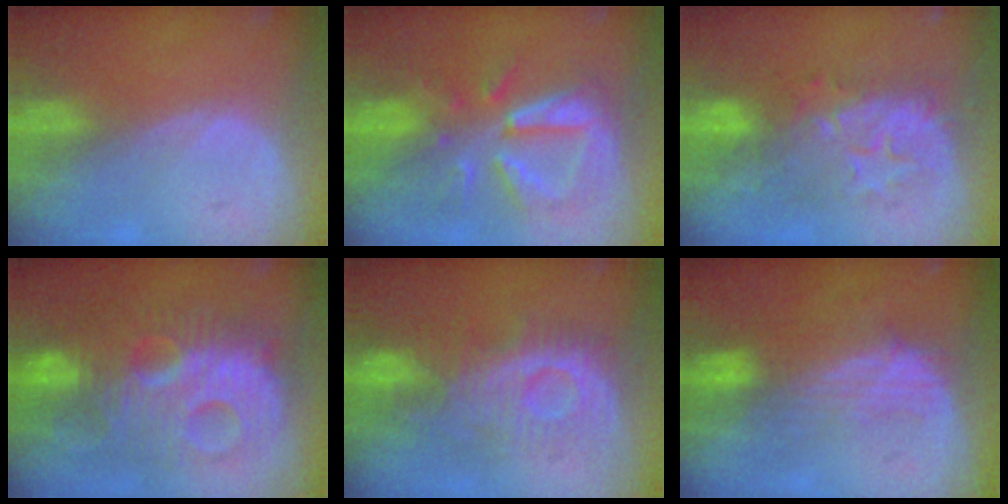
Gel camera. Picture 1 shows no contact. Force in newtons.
{"total": 9.5, "press": 8.8, "slide": 3.6}
{"total": 8.7, "press": 8.7, "slide": 0.4}
{"total": 13.4, "press": 13.4, "slide": 1.0}
{"total": 9.5, "press": 9.4, "slide": 1.1}
{"total": 7.6, "press": 6.9, "slide": 3.1}